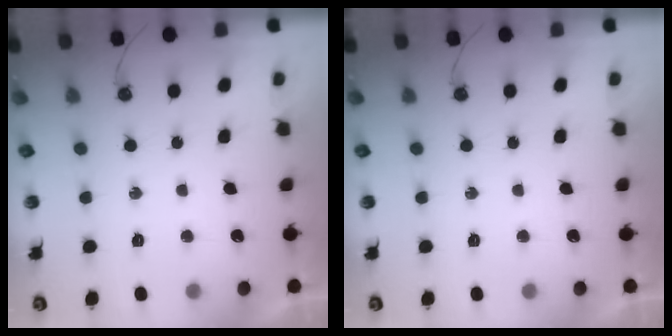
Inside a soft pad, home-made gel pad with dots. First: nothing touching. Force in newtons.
{"total": 0.0}